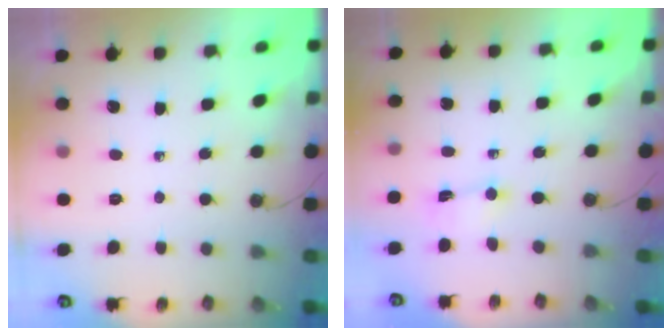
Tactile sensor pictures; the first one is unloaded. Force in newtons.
{"total": 1.0, "press": 0.9, "slide": 0.5}